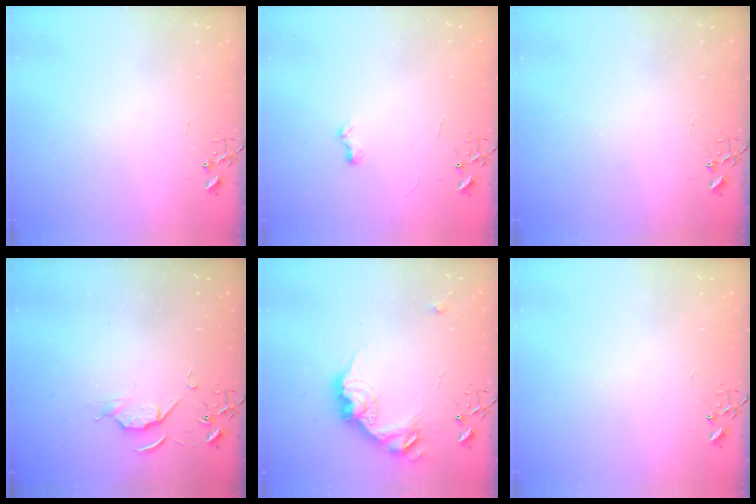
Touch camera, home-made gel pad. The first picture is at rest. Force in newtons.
{"total": 6.0, "press": 6.0, "slide": 0.7}
{"total": 0.0}
{"total": 5.2, "press": 5.2, "slide": 0.7}
{"total": 16.0, "press": 16.0, "slide": 0.3}
{"total": 0.0}